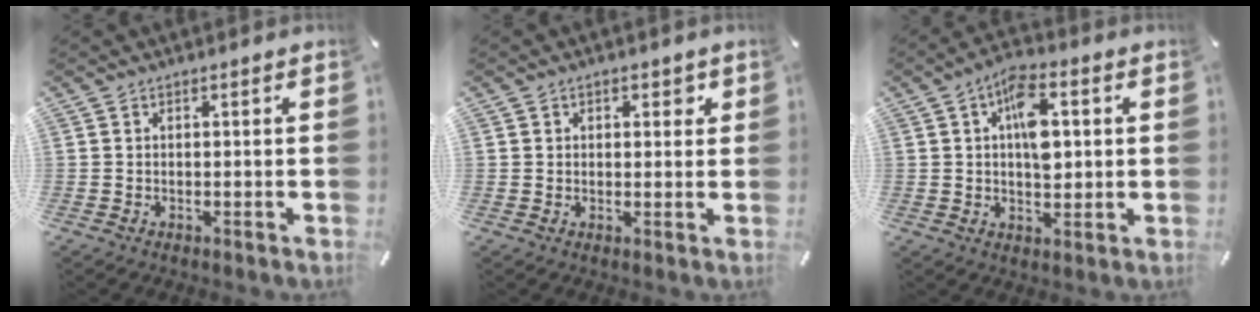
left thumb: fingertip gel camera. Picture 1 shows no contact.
{"total": 2.3, "force": [0.7, 1.8, 1.2], "torque": [-0.001, -0.002, 0.004]}
{"total": 10.2, "force": [1.9, 5.8, 8.1], "torque": [-0.115, 0.002, 0.031]}